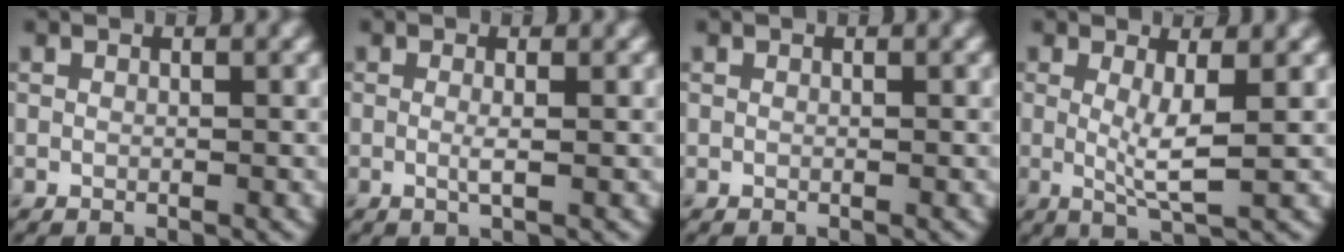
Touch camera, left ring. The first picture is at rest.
{"total": 1.2, "force": [-0.3, 0.1, 1.1], "torque": [-0.025, -0.005, -0.005]}
{"total": 0.0}
{"total": 3.1, "force": [0.1, 0.4, 3.1], "torque": [-0.064, -0.015, 0.006]}